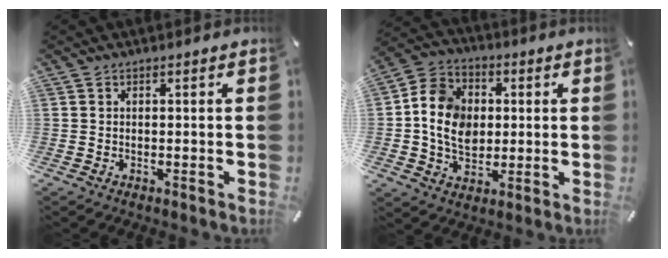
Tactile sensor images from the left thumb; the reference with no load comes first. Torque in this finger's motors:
{"motor_torque": [1.17, 1.25, 1.24, 0.10, 0.41]}